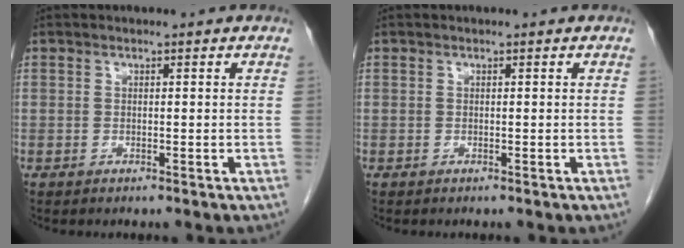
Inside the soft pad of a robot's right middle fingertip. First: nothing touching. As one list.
[{"total": 0.0}]